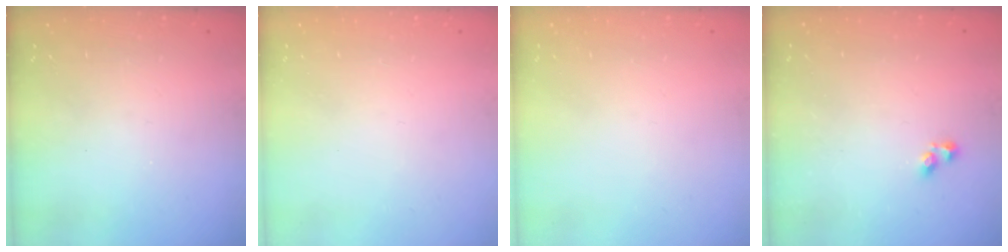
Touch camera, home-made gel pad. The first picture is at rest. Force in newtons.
{"total": 0.0}
{"total": 0.0}
{"total": 1.6, "press": 1.5, "slide": 0.3}